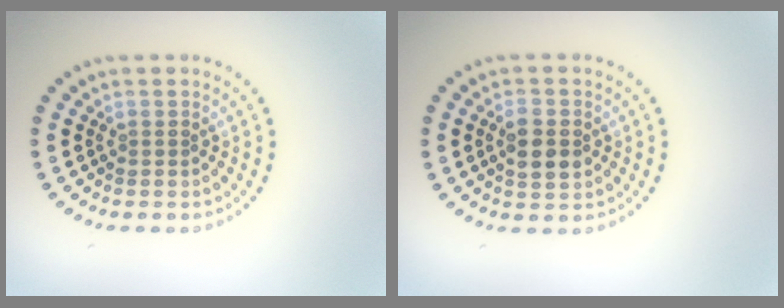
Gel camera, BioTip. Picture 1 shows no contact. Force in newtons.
{"total": 3.1, "press": 3.1, "slide": 0.3}